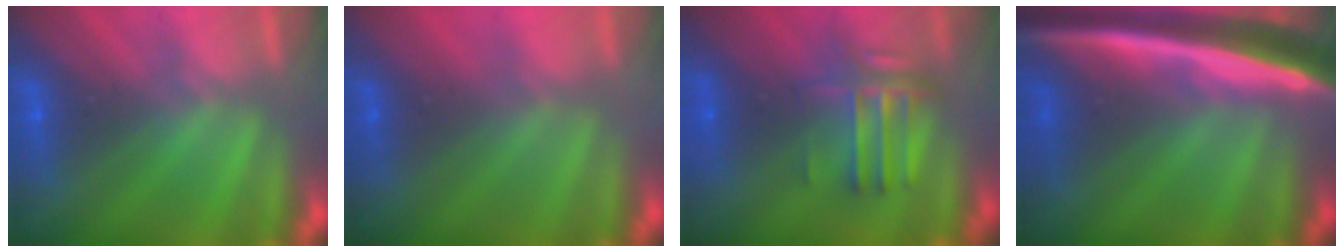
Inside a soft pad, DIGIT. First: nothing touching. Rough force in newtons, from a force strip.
{"total": 5.4}
{"total": 4.6}
{"total": 7.4}